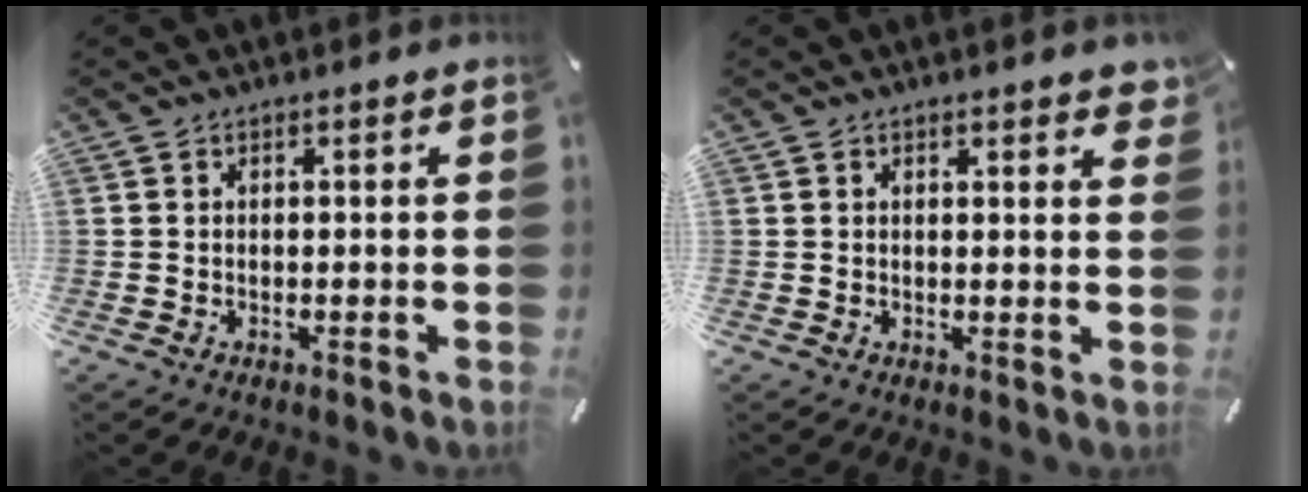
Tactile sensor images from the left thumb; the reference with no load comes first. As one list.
[{"total": 1.9, "force": [1.4, 0.6, 1.2], "torque": [-0.018, -0.001, 0.024]}]